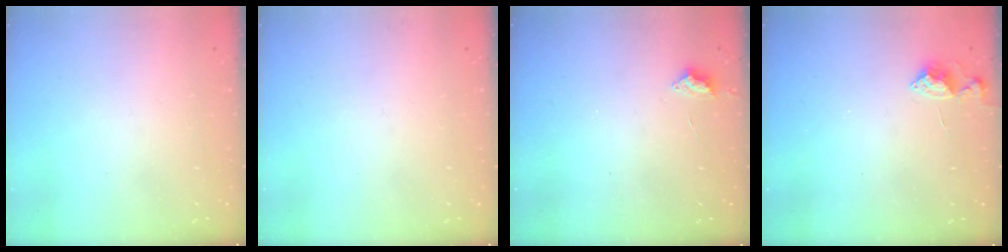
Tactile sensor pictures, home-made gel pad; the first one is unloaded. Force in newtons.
{"total": 0.0}
{"total": 2.7, "press": 2.6, "slide": 0.5}
{"total": 4.7, "press": 4.7, "slide": 0.7}